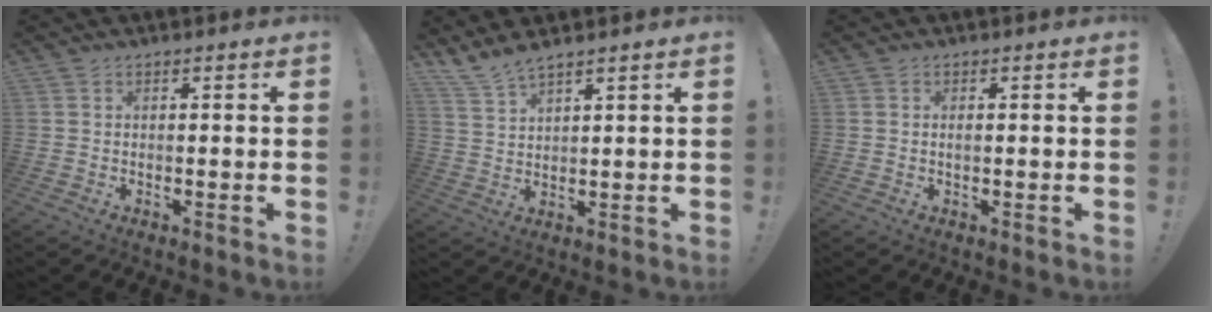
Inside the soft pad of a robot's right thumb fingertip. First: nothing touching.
{"total": 5.3, "force": [4.9, 0.5, 2.0], "torque": [-0.054, -0.025, 0.094]}
{"total": 0.7, "force": [-0.1, 0.1, 0.7], "torque": [-0.017, 0.002, -0.002]}